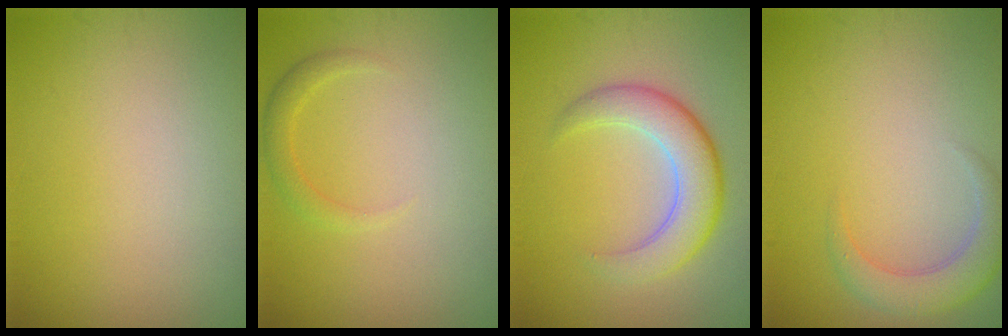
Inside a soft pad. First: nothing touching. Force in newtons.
{"total": 1.4, "press": 1.4, "slide": 0.1}
{"total": 5.1, "press": 5.1, "slide": 0.2}
{"total": 3.0, "press": 3.0, "slide": 0.3}